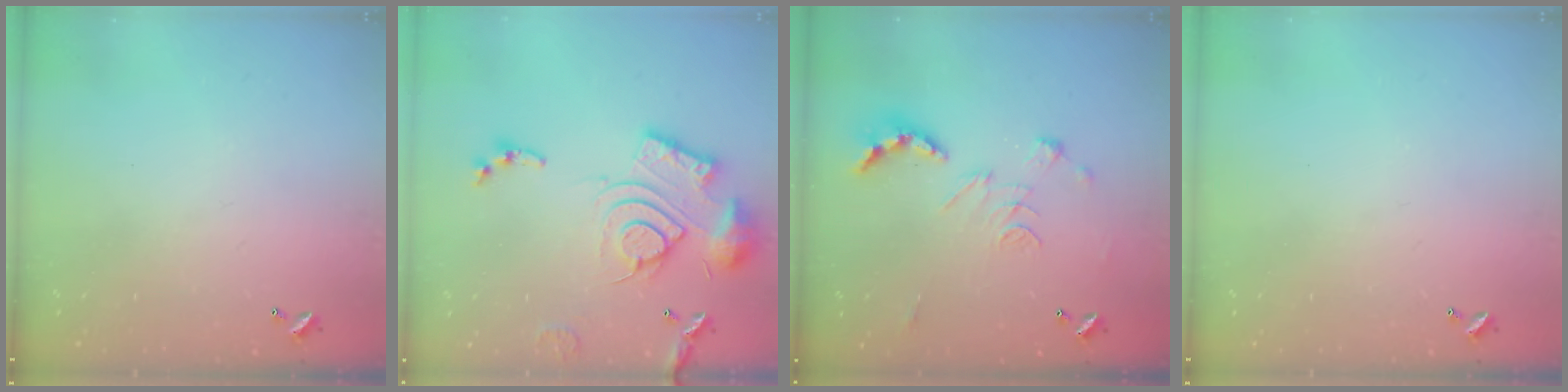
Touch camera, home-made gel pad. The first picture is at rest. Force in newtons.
{"total": 19.5, "press": 19.4, "slide": 2.0}
{"total": 2.5, "press": 2.0, "slide": 1.5}
{"total": 0.0}